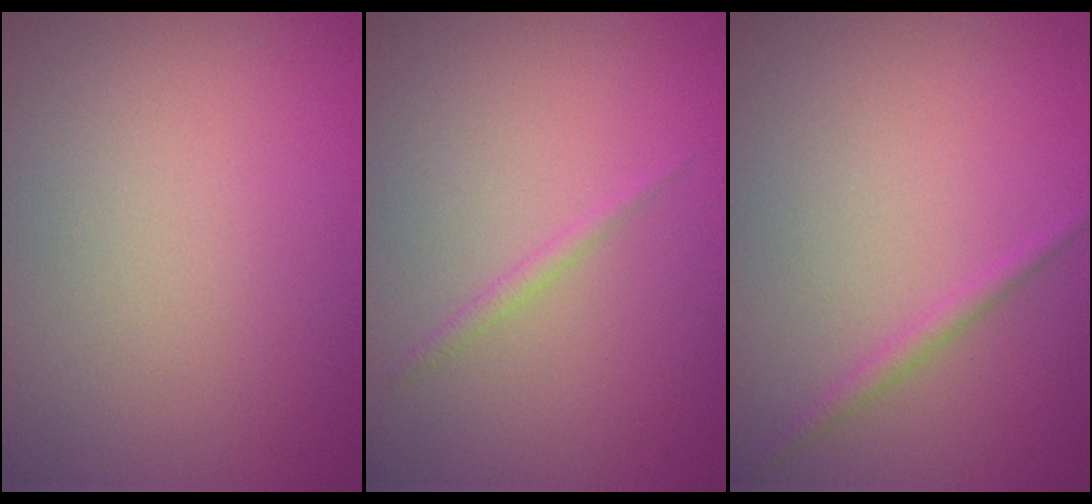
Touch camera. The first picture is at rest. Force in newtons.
{"total": 0.8, "press": 0.8, "slide": 0.1}
{"total": 1.2, "press": 1.2, "slide": 0.0}